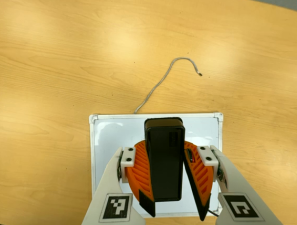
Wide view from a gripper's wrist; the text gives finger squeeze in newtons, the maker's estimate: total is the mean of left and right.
{"total": 10.1, "left": 10.2, "right": 10.1}